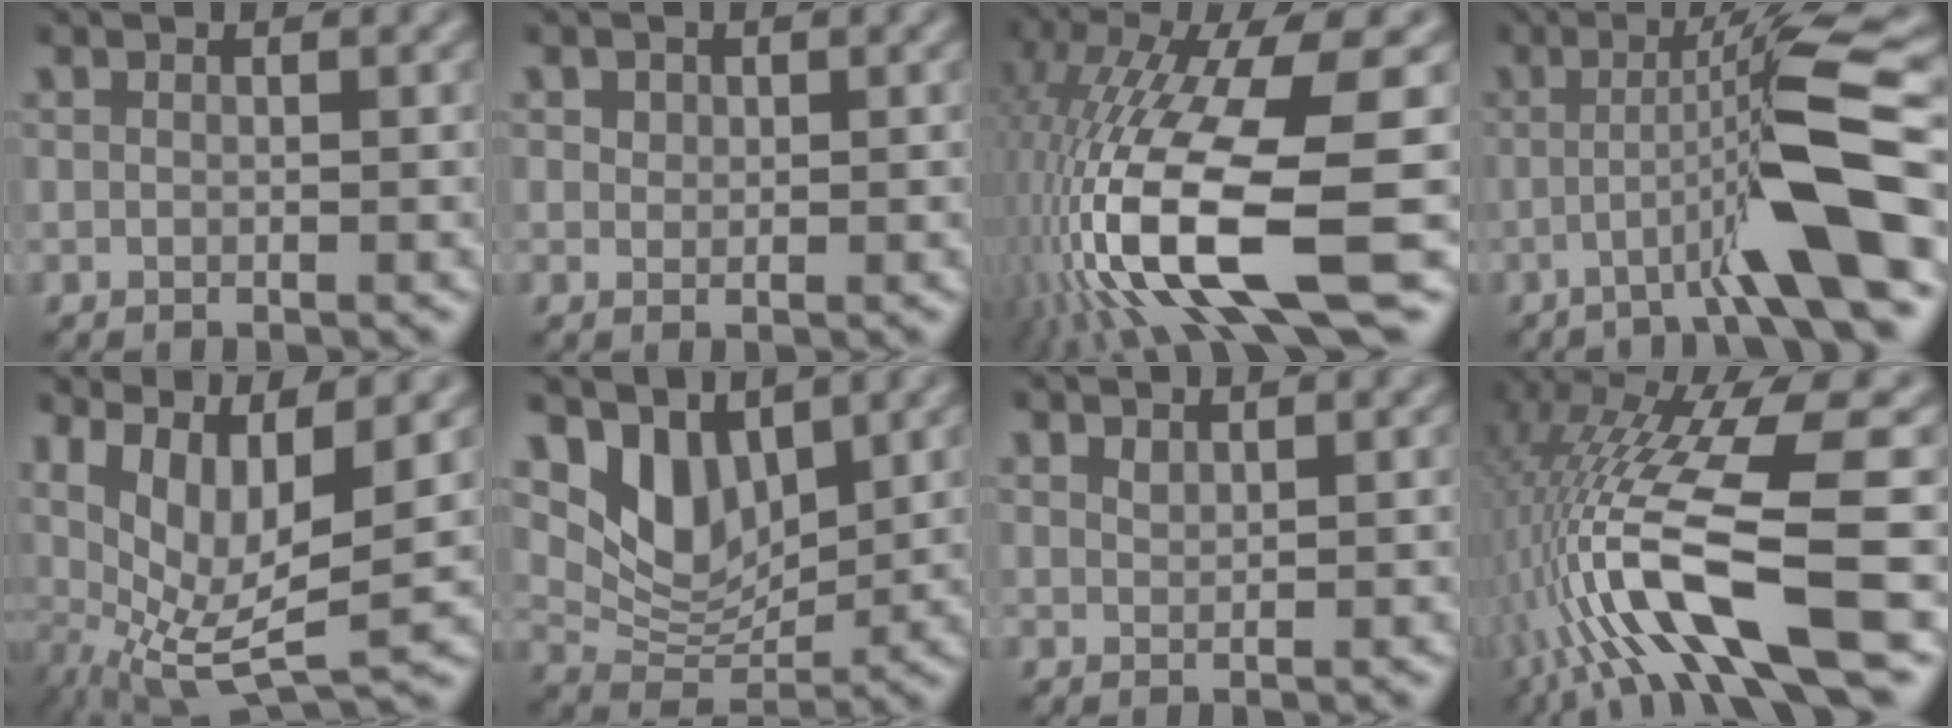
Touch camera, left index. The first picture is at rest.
{"total": 1.5, "force": [0.8, 1.1, 0.6], "torque": [-0.015, 0.007, 0.008]}
{"total": 14.6, "force": [-5.5, 3.4, 13.1], "torque": [-0.277, -0.008, -0.082]}
{"total": 8.1, "force": [-2.4, 0.3, 7.8], "torque": [-0.121, 0.008, -0.040]}
{"total": 10.4, "force": [2.3, 3.6, 9.5], "torque": [-0.163, 0.012, 0.066]}
{"total": 4.4, "force": [2.3, 2.7, 2.6], "torque": [-0.060, -0.015, 0.044]}
{"total": 0.0}
{"total": 13.0, "force": [-5.0, 2.3, 11.8], "torque": [-0.230, 0.013, -0.071]}